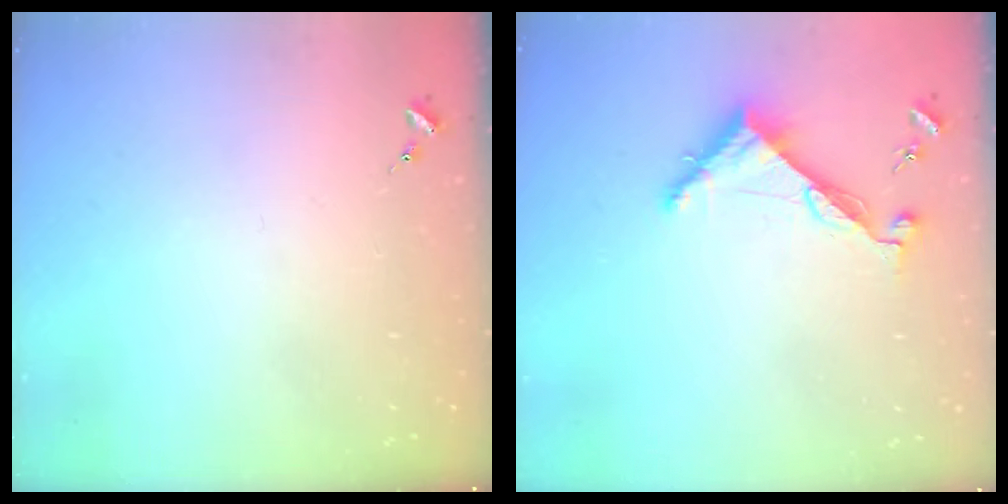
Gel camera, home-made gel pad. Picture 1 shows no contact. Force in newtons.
{"total": 6.8, "press": 6.8, "slide": 0.3}